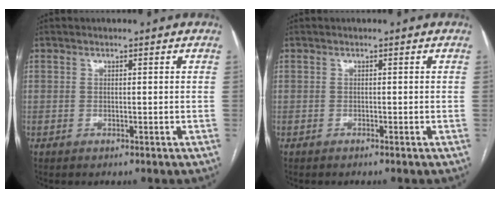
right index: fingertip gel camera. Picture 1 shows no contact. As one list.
[{"total": 0.0}]